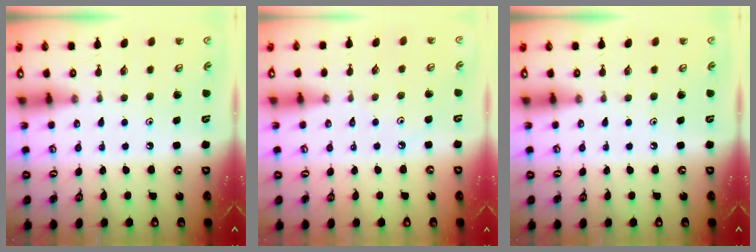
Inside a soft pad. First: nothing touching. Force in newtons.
{"total": 1.5, "press": 1.4, "slide": 0.4}
{"total": 0.0}